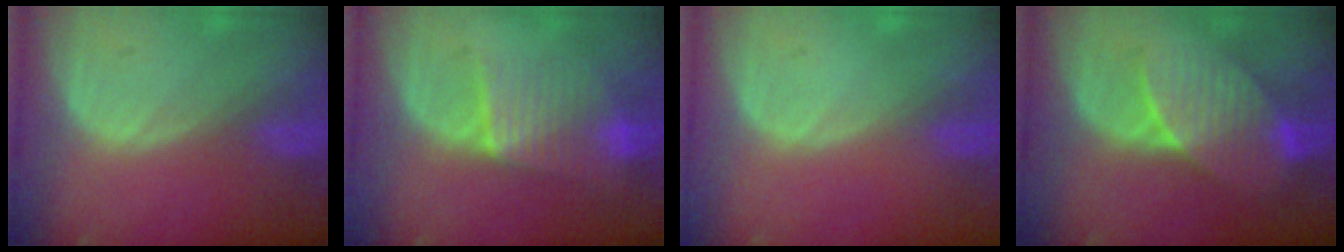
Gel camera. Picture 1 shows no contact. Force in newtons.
{"total": 6.4, "press": 6.3, "slide": 0.8}
{"total": 0.0}
{"total": 7.5, "press": 7.3, "slide": 1.4}